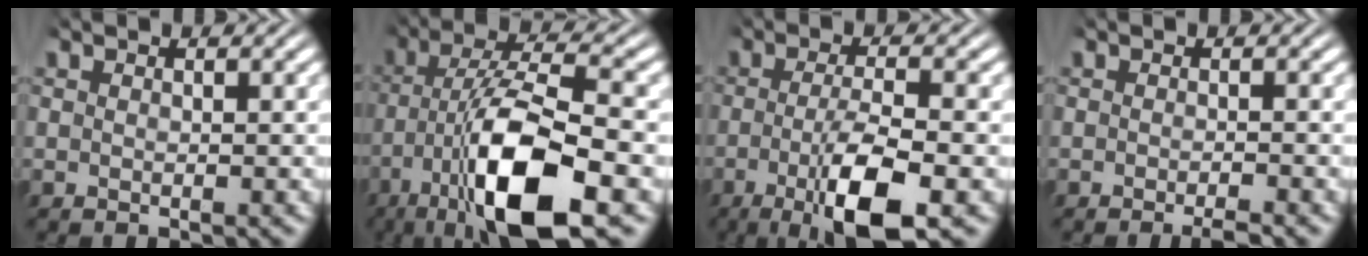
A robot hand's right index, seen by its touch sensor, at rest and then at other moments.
{"total": 9.6, "force": [-2.2, 3.2, 8.8], "torque": [-0.162, -0.020, -0.023]}
{"total": 7.0, "force": [-2.8, 1.4, 6.3], "torque": [-0.108, -0.020, -0.034]}
{"total": 1.3, "force": [-1.2, -0.1, 0.6], "torque": [-0.007, 0.001, -0.025]}